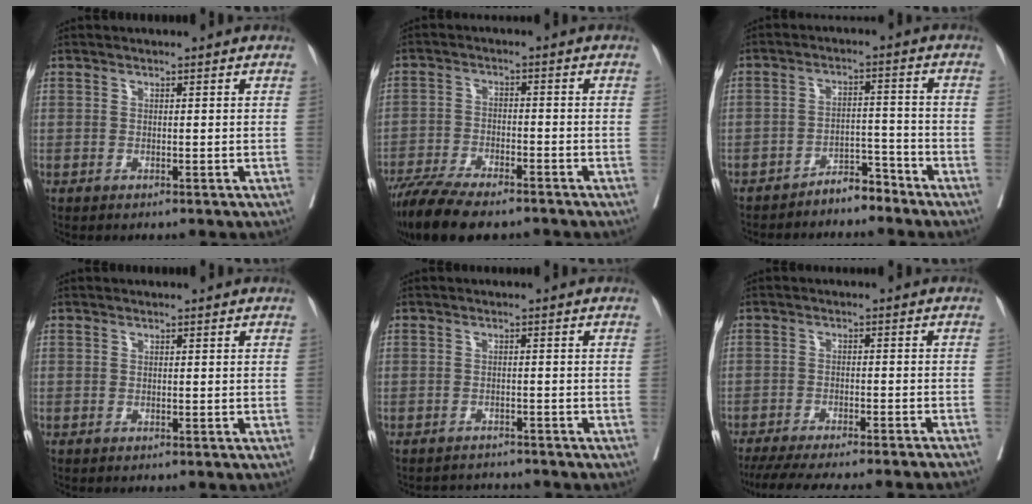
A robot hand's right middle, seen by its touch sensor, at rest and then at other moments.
{"total": 12.0, "force": [-9.9, 2.7, 6.2], "torque": [-0.102, -0.019, -0.161]}
{"total": 4.5, "force": [-4.2, 1.2, 1.3], "torque": [-0.013, 0.003, -0.071]}
{"total": 0.0}
{"total": 3.1, "force": [-2.9, 0.5, -0.8], "torque": [0.016, -0.004, -0.044]}
{"total": 19.5, "force": [-17.6, 0.3, 8.3], "torque": [-0.111, -0.041, -0.236]}